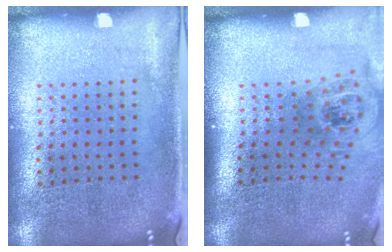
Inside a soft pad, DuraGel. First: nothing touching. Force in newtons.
{"total": 1.6, "press": 1.2, "slide": 1.0}